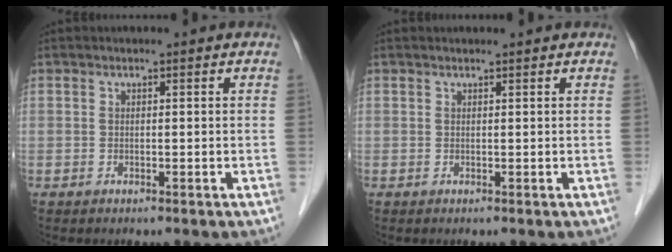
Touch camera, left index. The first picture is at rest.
{"total": 1.0, "force": [1.0, 0.0, 0.2], "torque": [-0.009, 0.012, 0.014]}